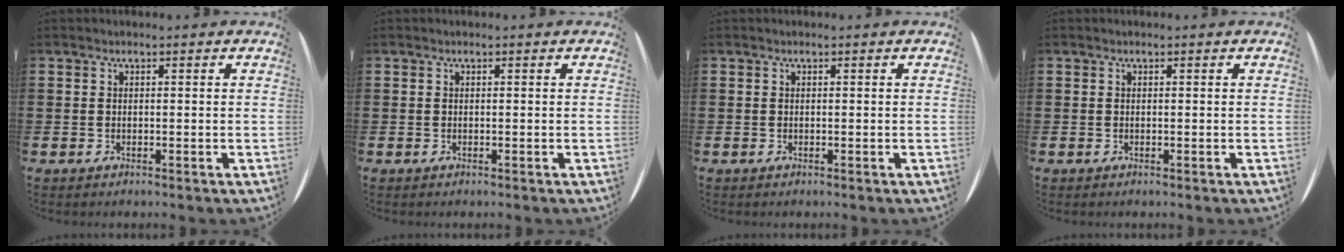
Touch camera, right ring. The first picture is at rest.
{"total": 0.0}
{"total": 0.0}
{"total": 0.0}